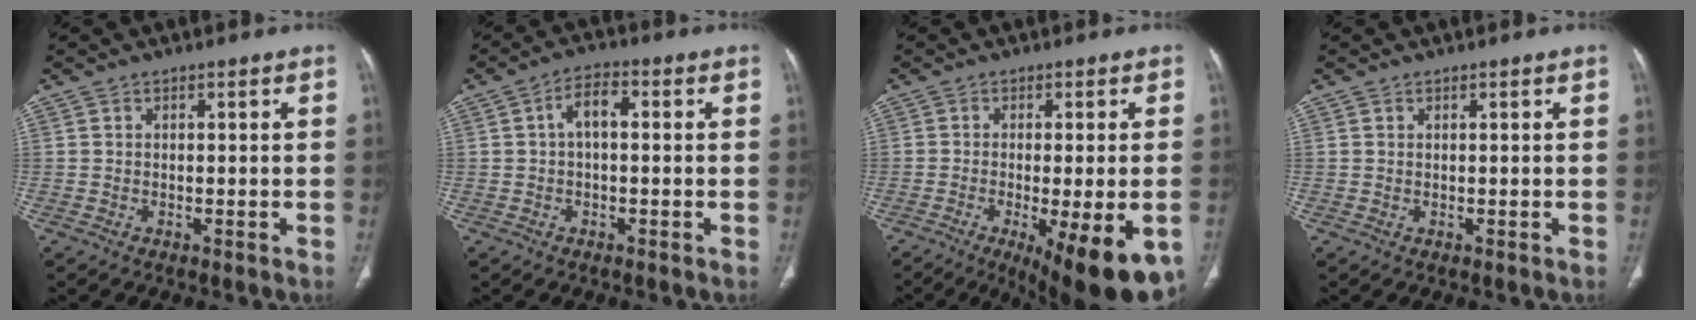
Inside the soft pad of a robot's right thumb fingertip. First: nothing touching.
{"total": 4.7, "force": [0.4, 2.4, 4.0], "torque": [-0.069, 0.017, 0.002]}
{"total": 16.4, "force": [-7.3, 4.6, 14.0], "torque": [-0.156, -0.017, -0.096]}
{"total": 0.0}